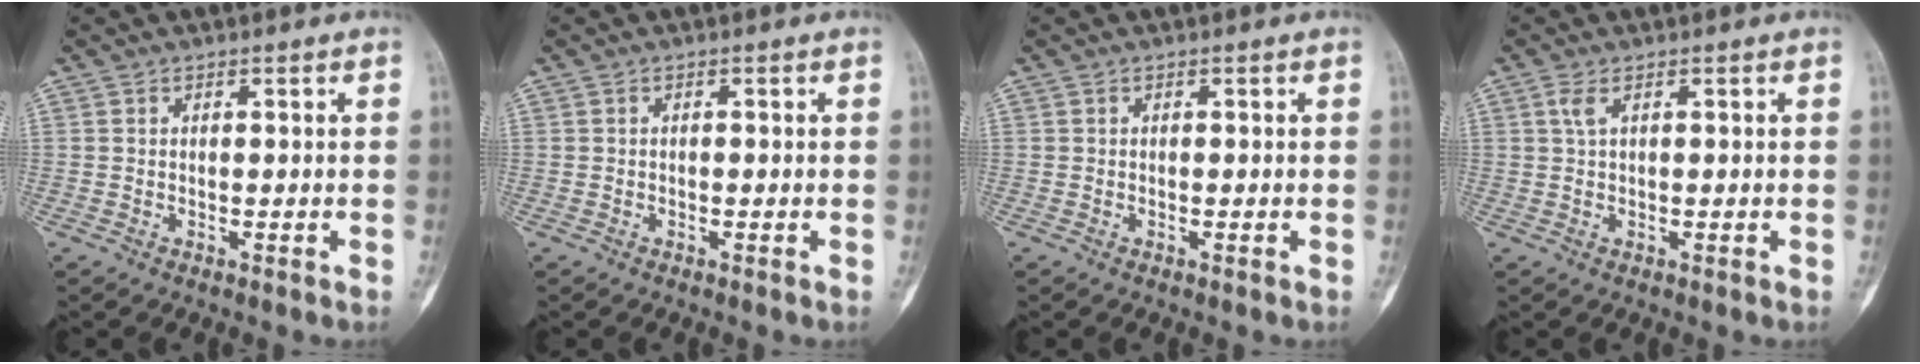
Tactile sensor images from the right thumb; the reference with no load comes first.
{"total": 0.0}
{"total": 0.0}
{"total": 1.6, "force": [0.7, 0.6, 1.3], "torque": [-0.034, 0.003, 0.015]}